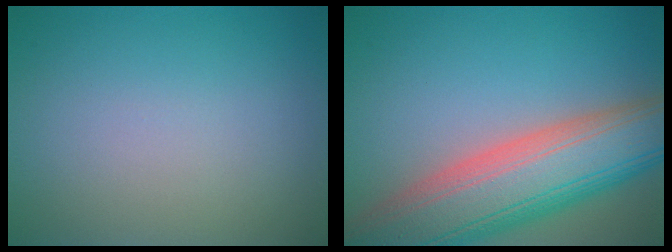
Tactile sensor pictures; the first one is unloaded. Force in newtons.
{"total": 12.1, "press": 12.1, "slide": 0.7}